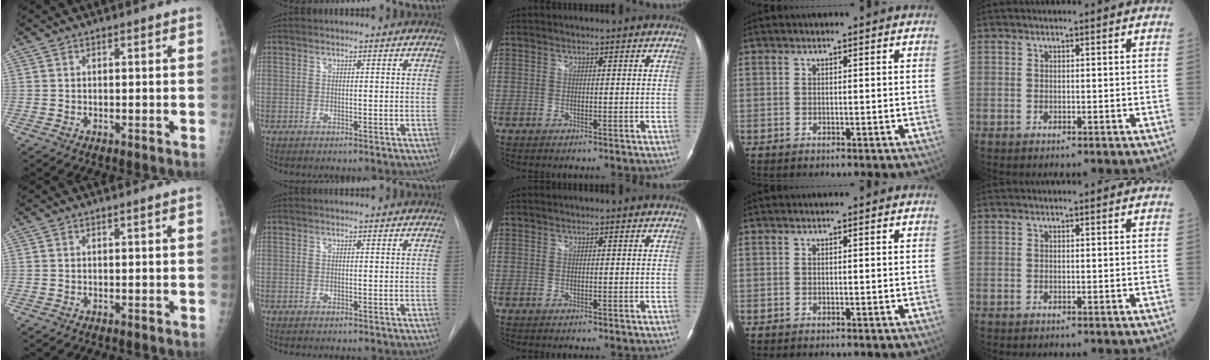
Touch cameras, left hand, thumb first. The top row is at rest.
{}